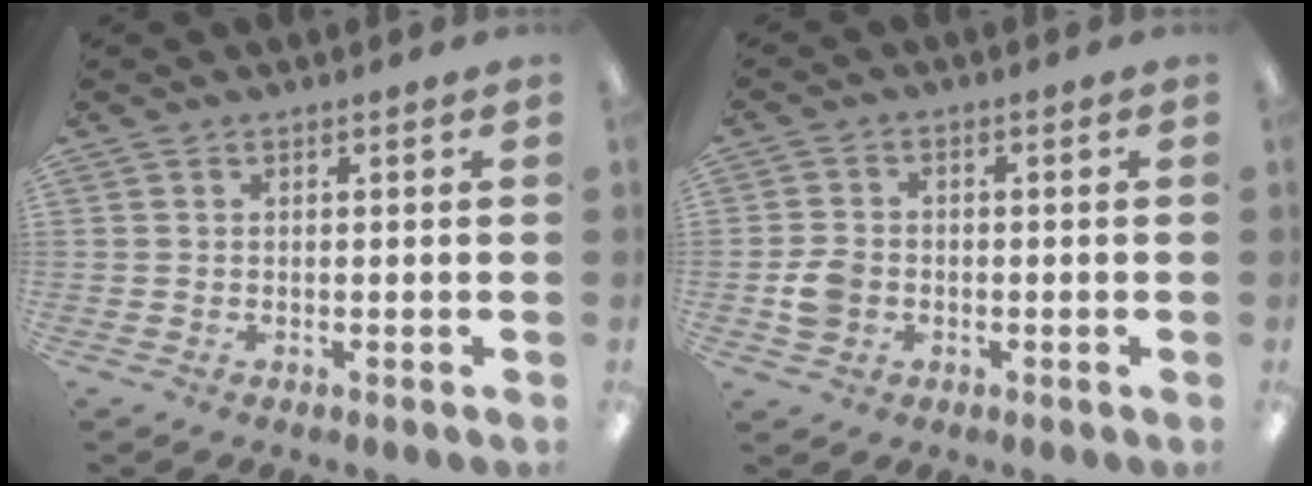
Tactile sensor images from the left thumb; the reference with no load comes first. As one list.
[{"total": 4.9, "force": [-1.3, 4.1, 2.4], "torque": [-0.047, 0.008, -0.022]}]